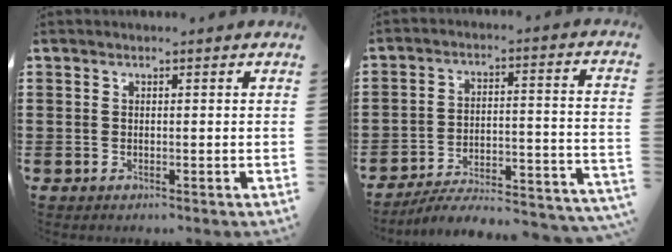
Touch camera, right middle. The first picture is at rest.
{"total": 5.6, "force": [-5.2, 0.3, 2.1], "torque": [-0.030, -0.009, -0.104]}